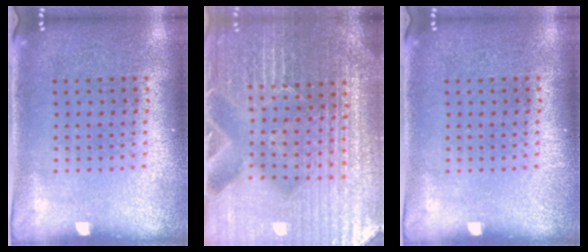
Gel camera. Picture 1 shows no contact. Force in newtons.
{"total": 5.5, "press": 5.1, "slide": 2.2}
{"total": 0.0}